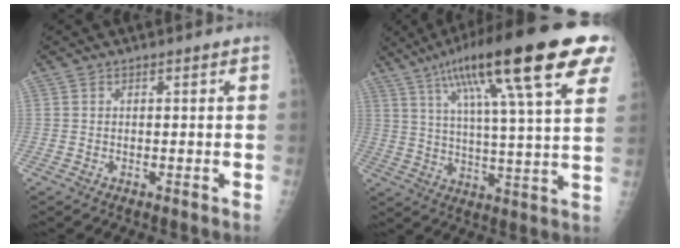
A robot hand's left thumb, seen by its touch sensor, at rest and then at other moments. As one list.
[{"total": 24.7, "force": [12.5, 4.3, 20.8], "torque": [-0.325, 0.005, 0.186]}]